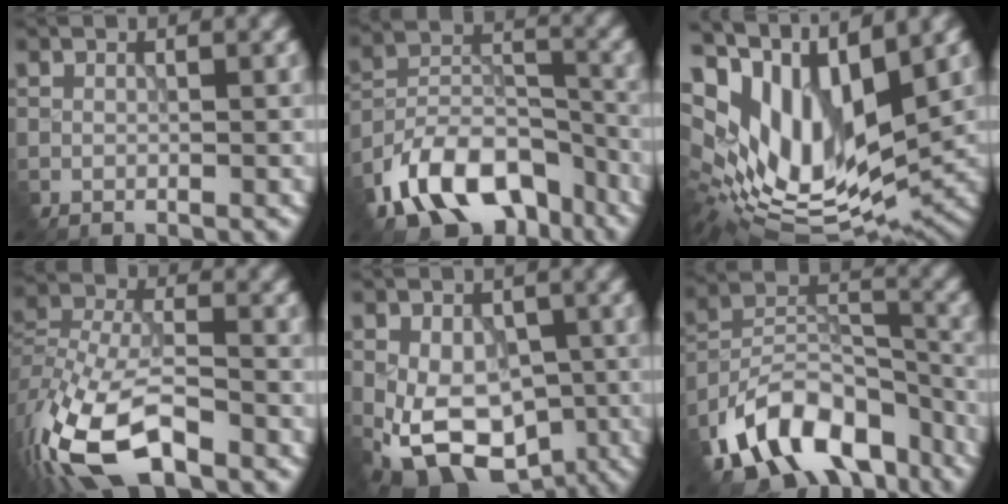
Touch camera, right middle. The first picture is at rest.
{"total": 10.2, "force": [-6.4, 5.9, 5.3], "torque": [-0.103, 0.008, -0.120]}
{"total": 13.7, "force": [4.3, 6.3, 11.4], "torque": [-0.227, 0.014, 0.088]}
{"total": 12.4, "force": [-7.5, 5.1, 8.4], "torque": [-0.194, -0.008, -0.142]}
{"total": 9.4, "force": [-3.0, 6.3, 6.3], "torque": [-0.116, -0.028, -0.036]}
{"total": 11.7, "force": [-7.6, 6.9, 5.8], "torque": [-0.112, 0.006, -0.137]}